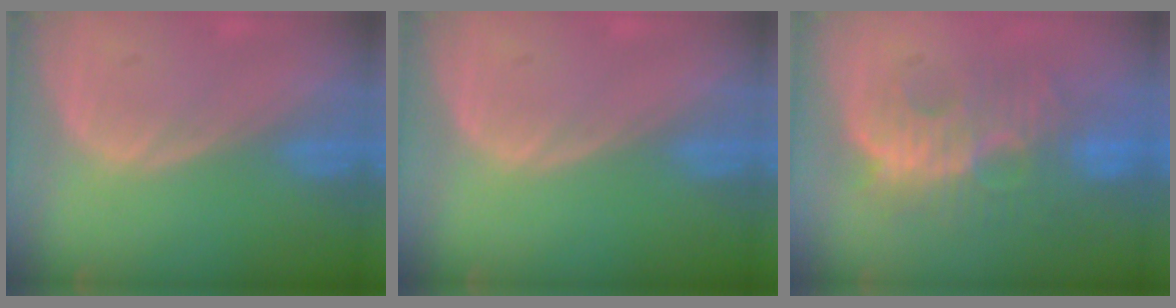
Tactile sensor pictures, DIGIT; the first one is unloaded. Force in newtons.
{"total": 0.0}
{"total": 10.2, "press": 9.7, "slide": 3.0}